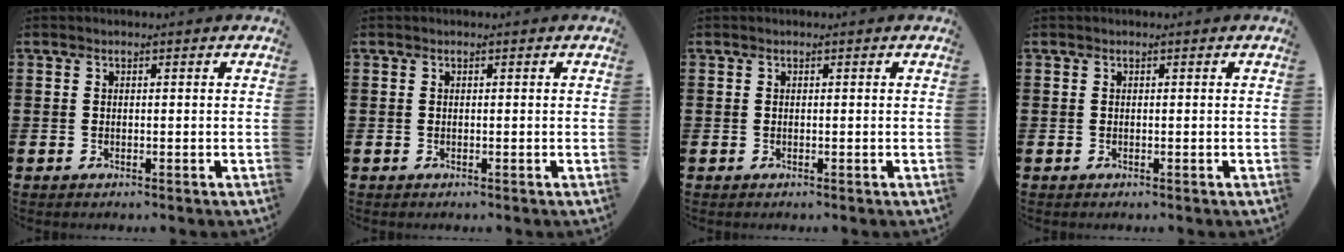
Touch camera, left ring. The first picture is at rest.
{"total": 0.0}
{"total": 0.0}
{"total": 0.0}